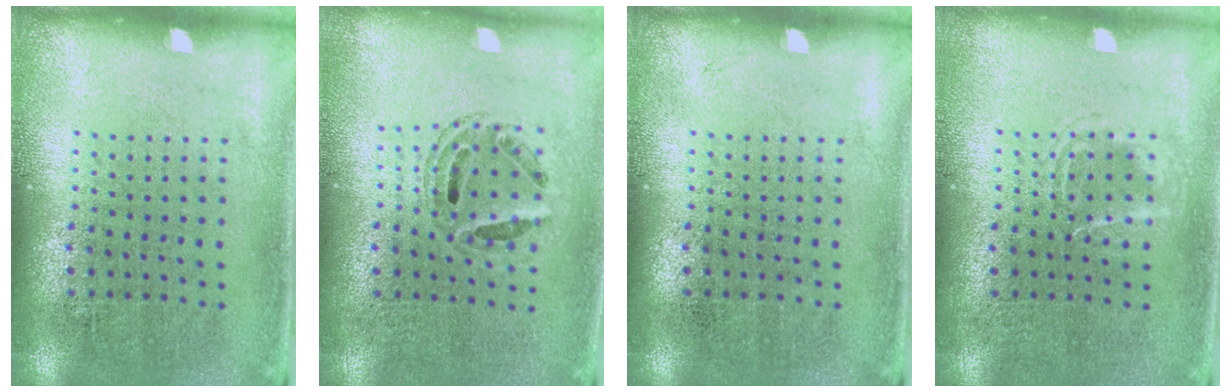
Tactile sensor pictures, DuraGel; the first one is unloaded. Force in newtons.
{"total": 0.6, "press": 0.6, "slide": 0.2}
{"total": 0.0}
{"total": 1.4, "press": 1.4, "slide": 0.2}